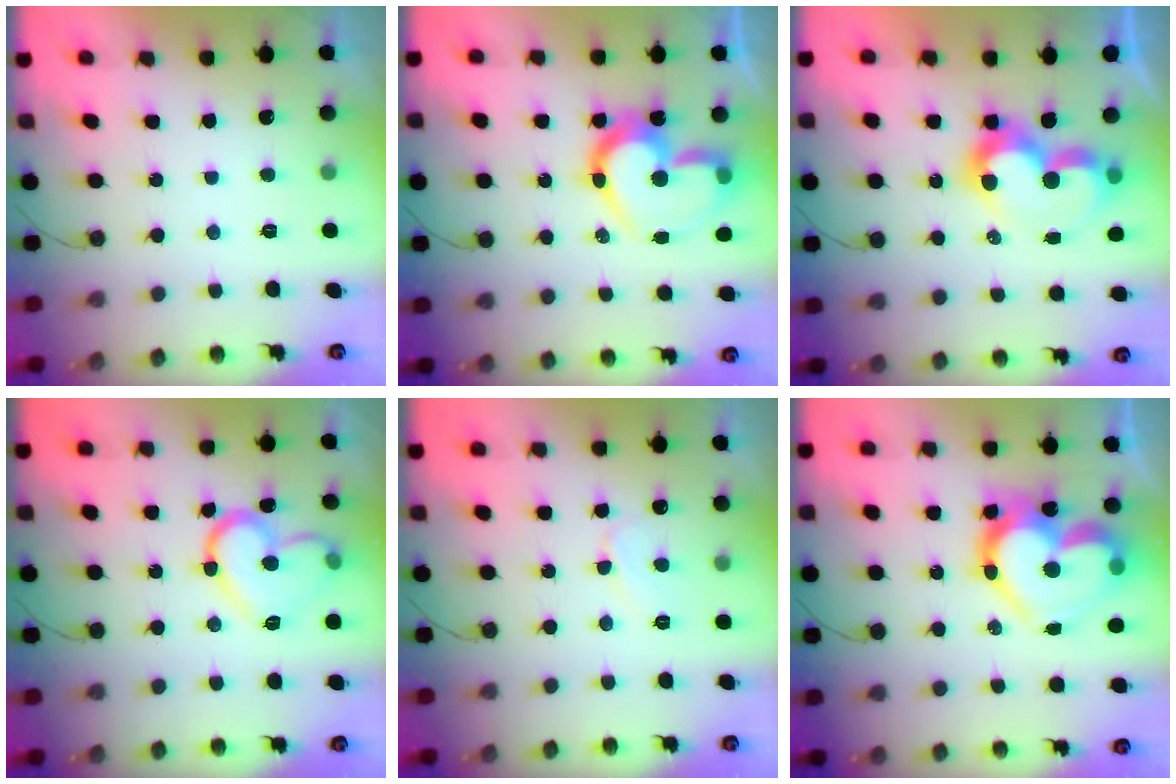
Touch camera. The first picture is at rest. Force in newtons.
{"total": 18.6, "press": 18.6, "slide": 1.6}
{"total": 11.2, "press": 11.1, "slide": 1.0}
{"total": 14.6, "press": 14.6, "slide": 0.6}
{"total": 4.9, "press": 4.8, "slide": 0.3}
{"total": 21.7, "press": 21.6, "slide": 1.9}